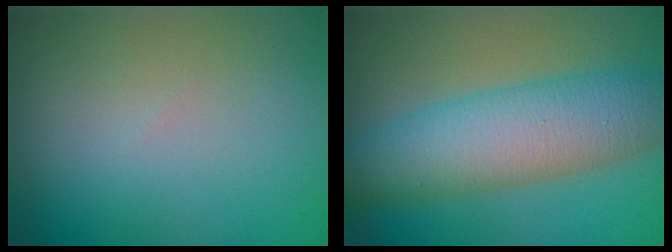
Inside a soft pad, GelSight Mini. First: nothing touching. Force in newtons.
{"total": 7.7, "press": 7.7, "slide": 0.3}